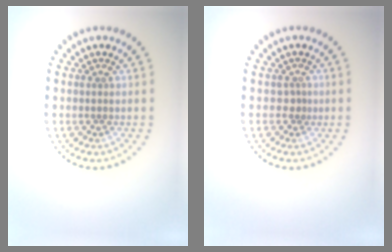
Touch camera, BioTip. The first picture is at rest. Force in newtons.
{"total": 0.7, "press": 0.4, "slide": 0.6}